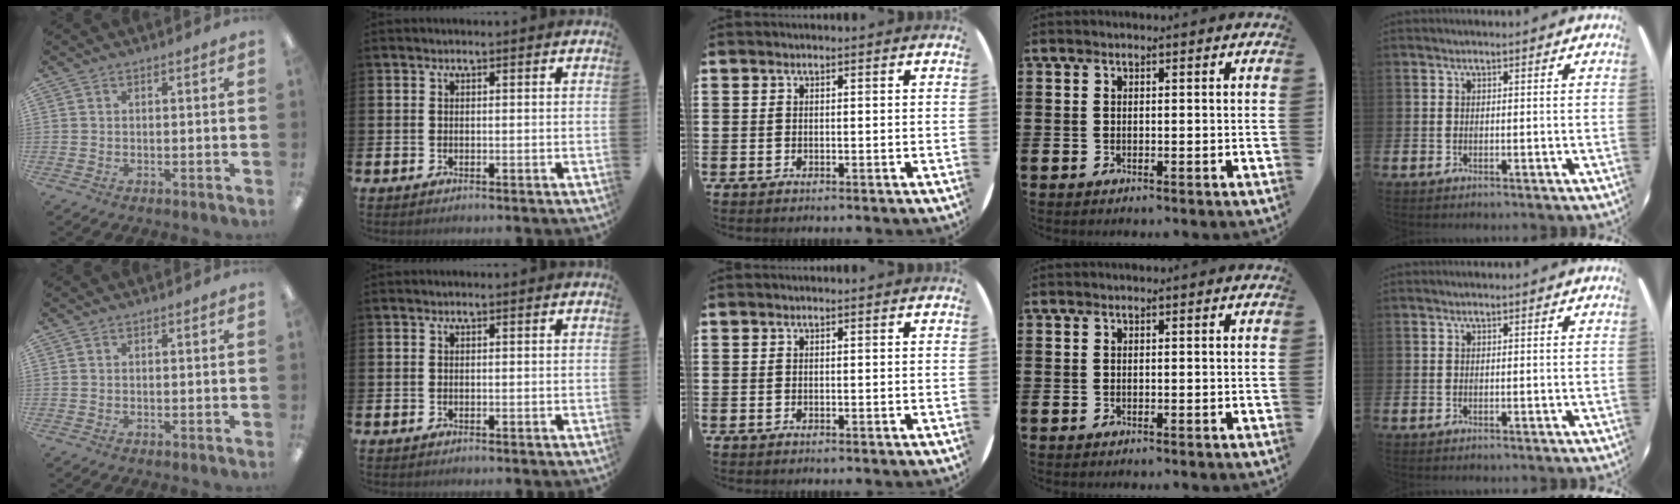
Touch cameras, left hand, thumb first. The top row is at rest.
{}